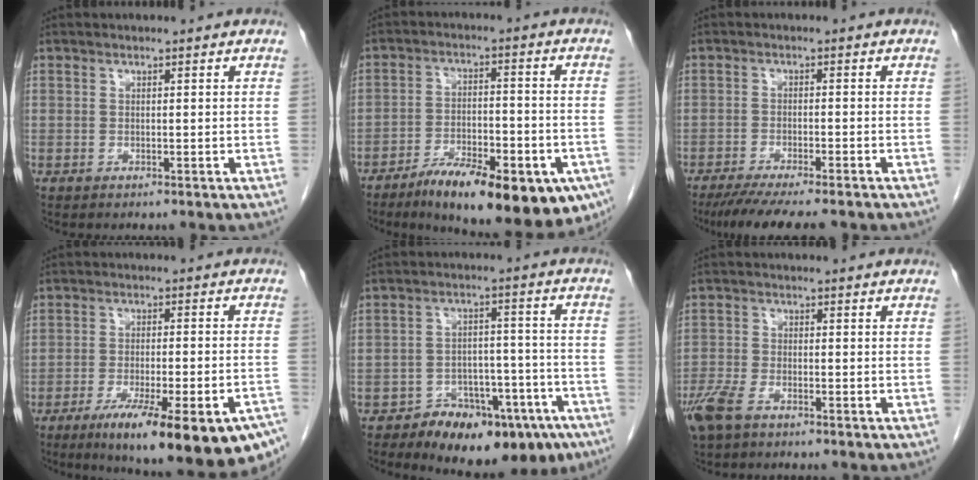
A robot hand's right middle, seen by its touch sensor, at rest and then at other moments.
{"total": 19.3, "force": [-12.6, 5.7, 13.4], "torque": [-0.147, 0.005, -0.186]}
{"total": 10.8, "force": [-9.0, 0.7, 5.8], "torque": [-0.078, -0.024, -0.135]}
{"total": 21.7, "force": [-15.2, 3.6, 15.1], "torque": [-0.159, -0.017, -0.208]}
{"total": 16.0, "force": [-11.2, 7.1, 8.9], "torque": [-0.080, 0.041, -0.156]}
{"total": 5.0, "force": [-3.4, 1.8, 3.1], "torque": [-0.074, -0.006, -0.068]}